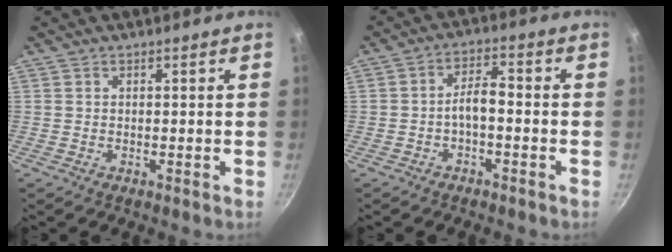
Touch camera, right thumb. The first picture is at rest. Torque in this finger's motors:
{"motor_torque": [0.42, 1.09, 0.72, 0.19, 0.17]}